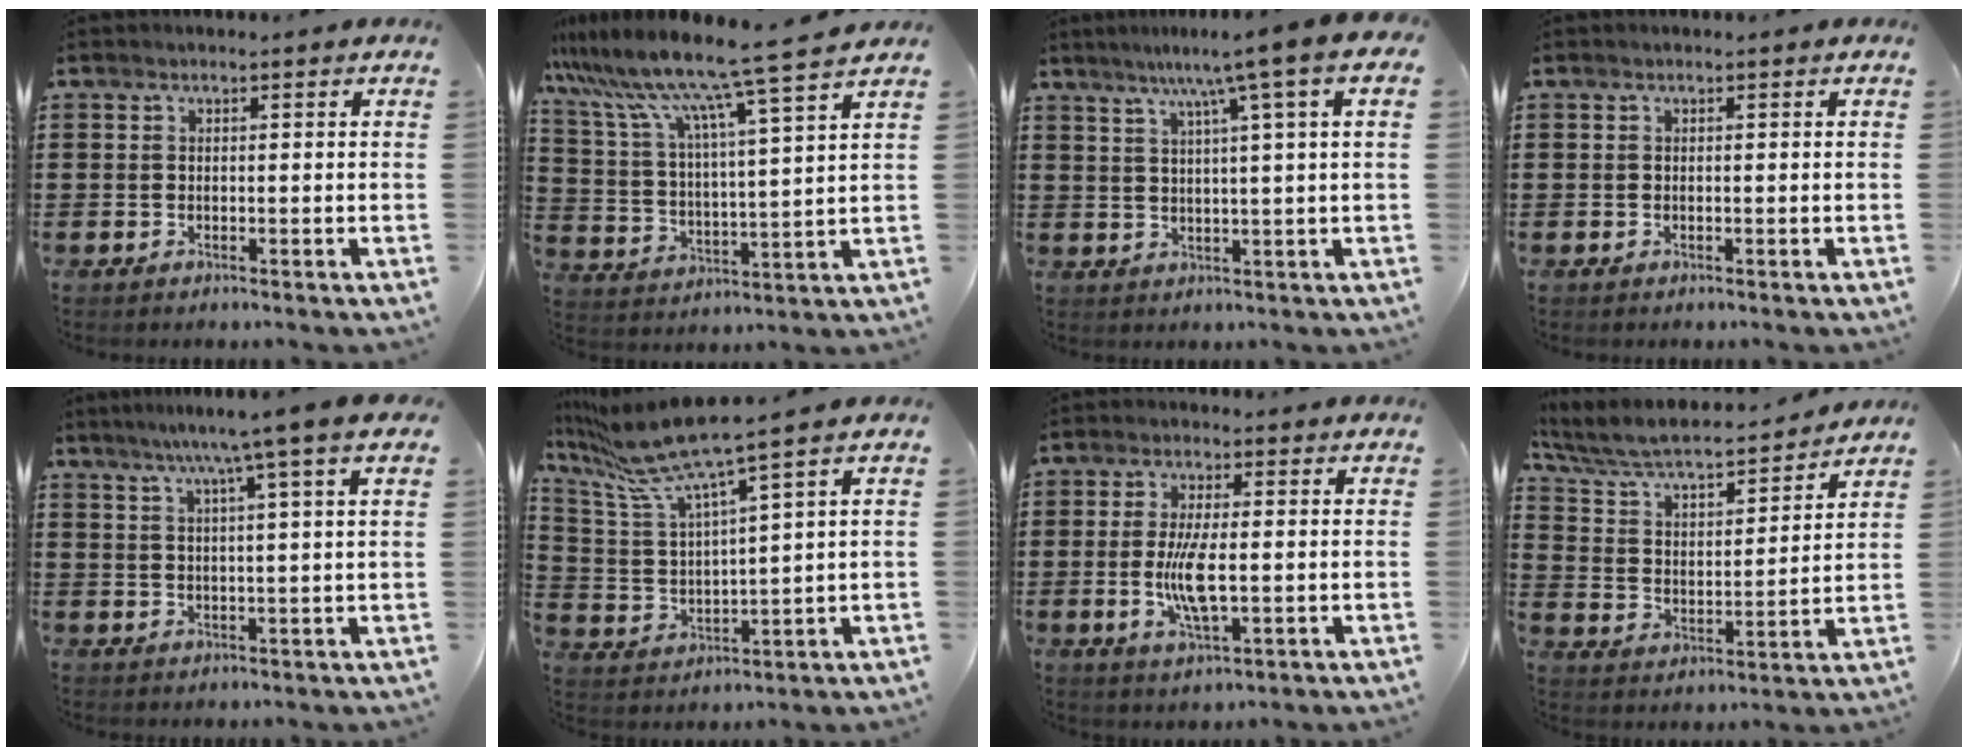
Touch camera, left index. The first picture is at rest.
{"total": 9.7, "force": [8.3, -1.0, 4.8], "torque": [-0.129, -0.058, 0.131]}
{"total": 7.6, "force": [3.7, -0.9, 6.6], "torque": [-0.129, -0.012, 0.053]}
{"total": 0.0}
{"total": 6.3, "force": [4.0, -0.9, 4.8], "torque": [-0.105, -0.010, 0.063]}
{"total": 8.8, "force": [7.0, 0.0, 5.3], "torque": [-0.141, -0.044, 0.114]}
{"total": 7.3, "force": [-0.8, 2.3, 6.9], "torque": [-0.156, -0.010, -0.023]}
{"total": 5.5, "force": [4.9, 0.8, 2.4], "torque": [-0.070, -0.039, 0.075]}